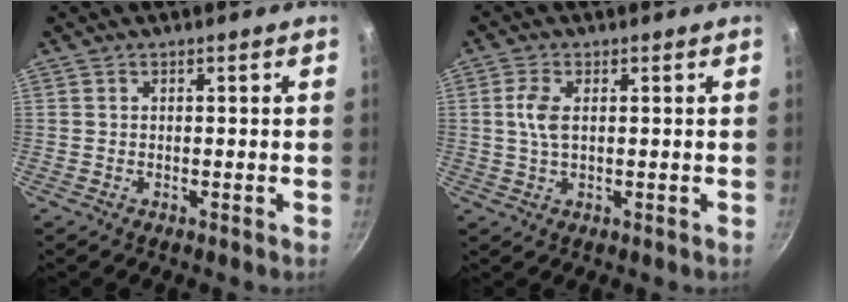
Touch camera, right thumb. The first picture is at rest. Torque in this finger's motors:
{"motor_torque": [-0.17, -0.17, 0.33, 0.39, 0.00]}